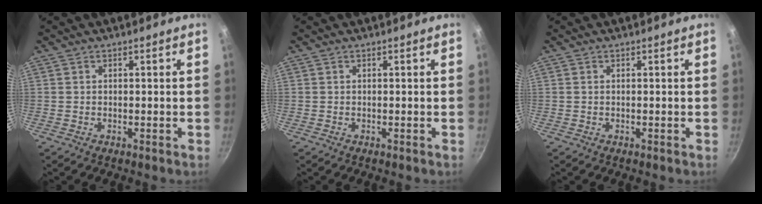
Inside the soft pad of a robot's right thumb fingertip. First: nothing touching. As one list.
[{"total": 0.0}, {"total": 0.0}]